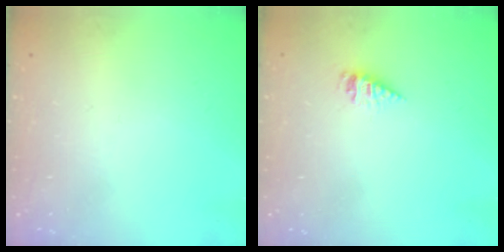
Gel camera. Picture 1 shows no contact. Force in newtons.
{"total": 3.4, "press": 3.4, "slide": 0.3}